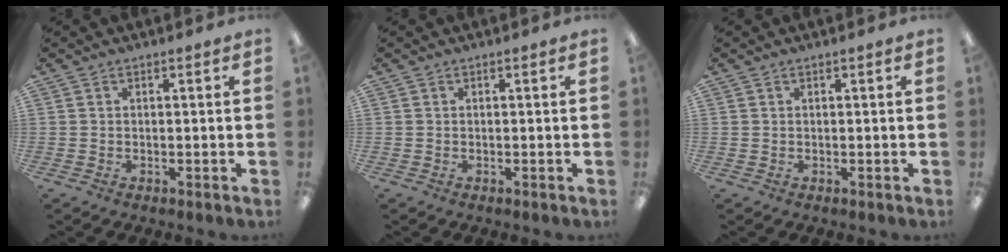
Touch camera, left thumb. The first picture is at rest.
{"total": 0.0}
{"total": 0.0}